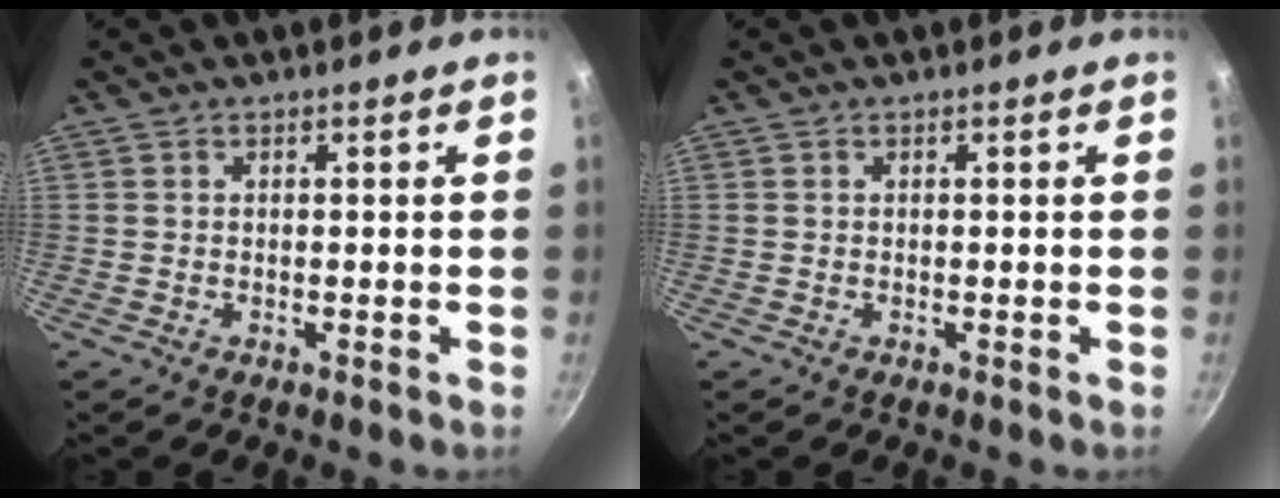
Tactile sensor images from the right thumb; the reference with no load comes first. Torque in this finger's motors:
{"motor_torque": [0.02, 0.16, 0.07, -0.26, 0.04]}